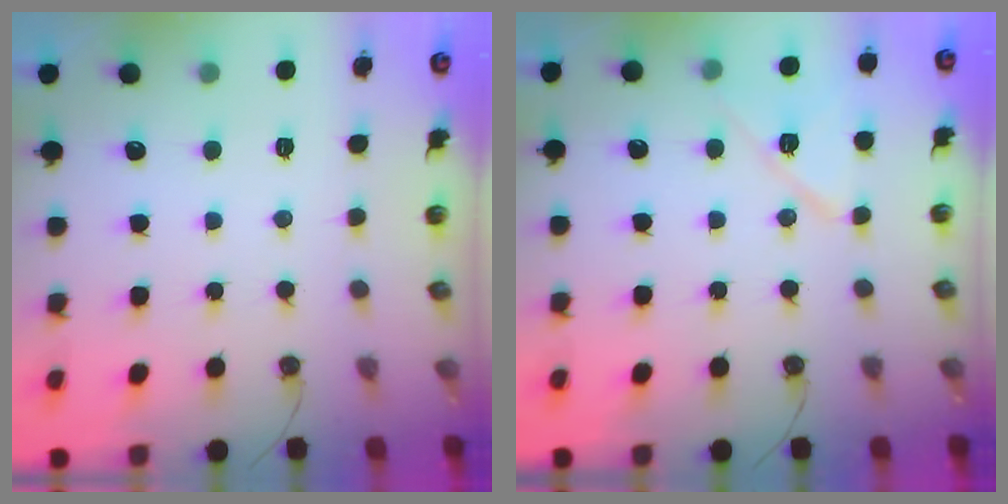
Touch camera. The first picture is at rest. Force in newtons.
{"total": 10.6, "press": 10.5, "slide": 1.7}